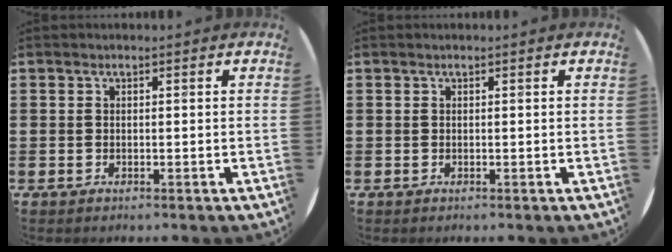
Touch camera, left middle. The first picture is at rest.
{"total": 0.0}